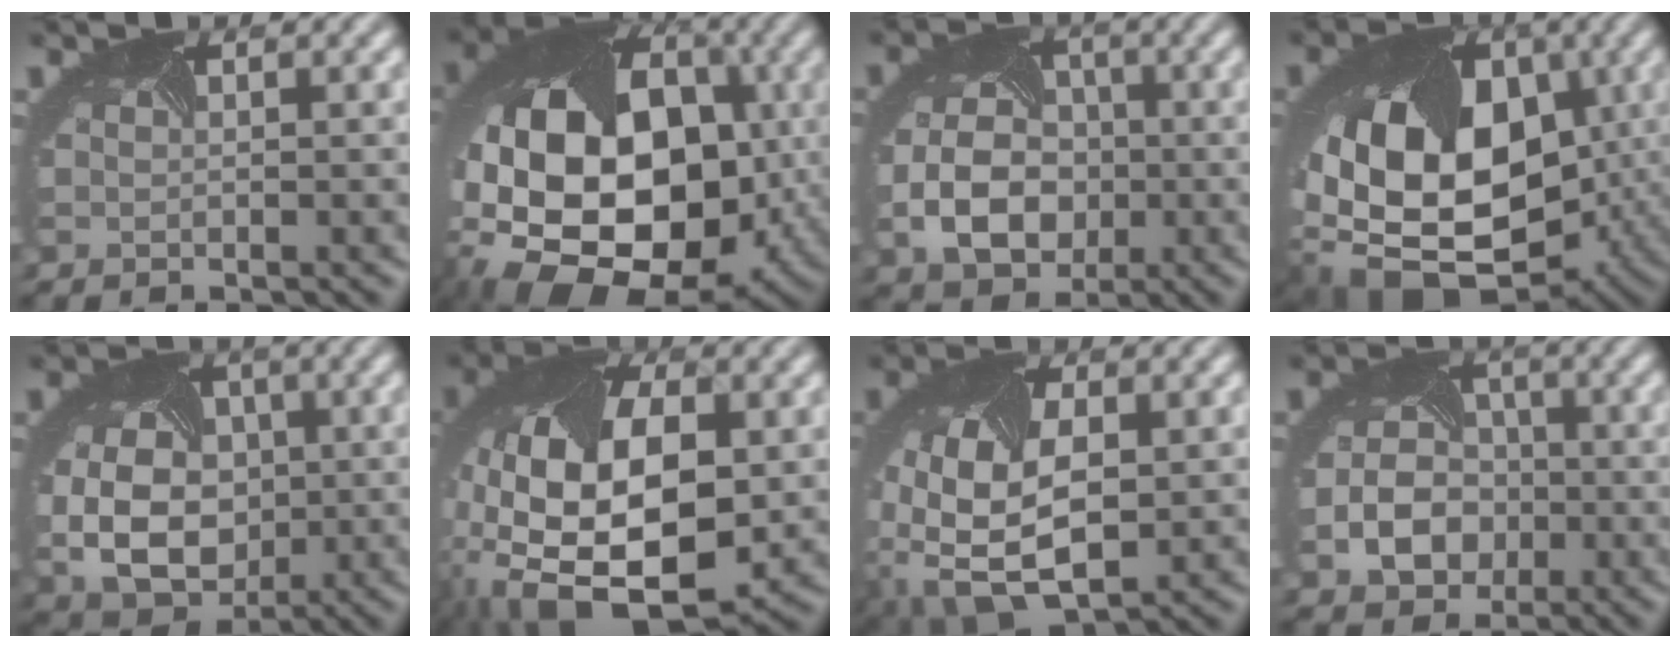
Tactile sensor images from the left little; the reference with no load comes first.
{"total": 20.3, "force": [-2.9, 14.9, 13.5], "torque": [-0.270, -0.056, -0.027]}
{"total": 5.5, "force": [-1.4, 4.3, 3.2], "torque": [-0.074, -0.009, -0.019]}
{"total": 17.2, "force": [-1.1, 12.1, 12.2], "torque": [-0.221, -0.037, 0.006]}
{"total": 8.4, "force": [-0.3, 6.5, 5.4], "torque": [-0.113, -0.021, 0.010]}
{"total": 15.2, "force": [-2.2, 9.2, 11.9], "torque": [-0.255, -0.028, -0.024]}
{"total": 10.4, "force": [-1.6, 6.8, 7.7], "torque": [-0.191, -0.029, -0.018]}
{"total": 4.3, "force": [-1.5, 3.5, 2.0], "torque": [-0.046, -0.007, -0.021]}